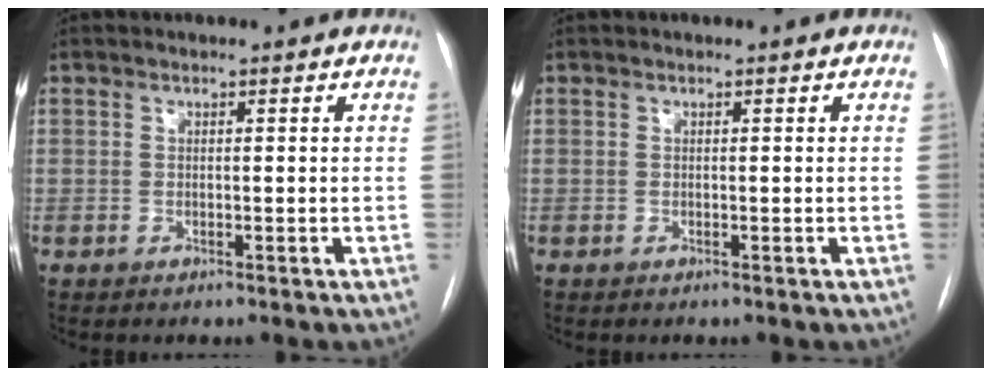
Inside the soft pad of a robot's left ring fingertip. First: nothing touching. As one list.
[{"total": 0.0}]